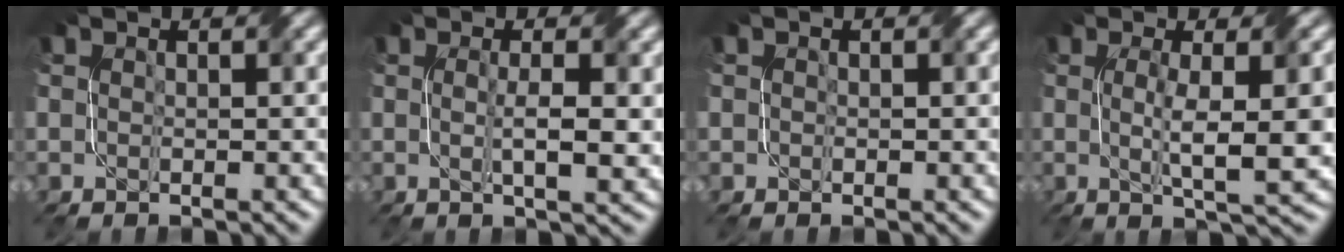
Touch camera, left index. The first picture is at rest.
{"total": 3.1, "force": [0.0, 0.5, 3.1], "torque": [-0.054, -0.001, 0.003]}
{"total": 0.0}
{"total": 6.1, "force": [-0.1, 1.1, 6.0], "torque": [-0.097, -0.002, -0.001]}